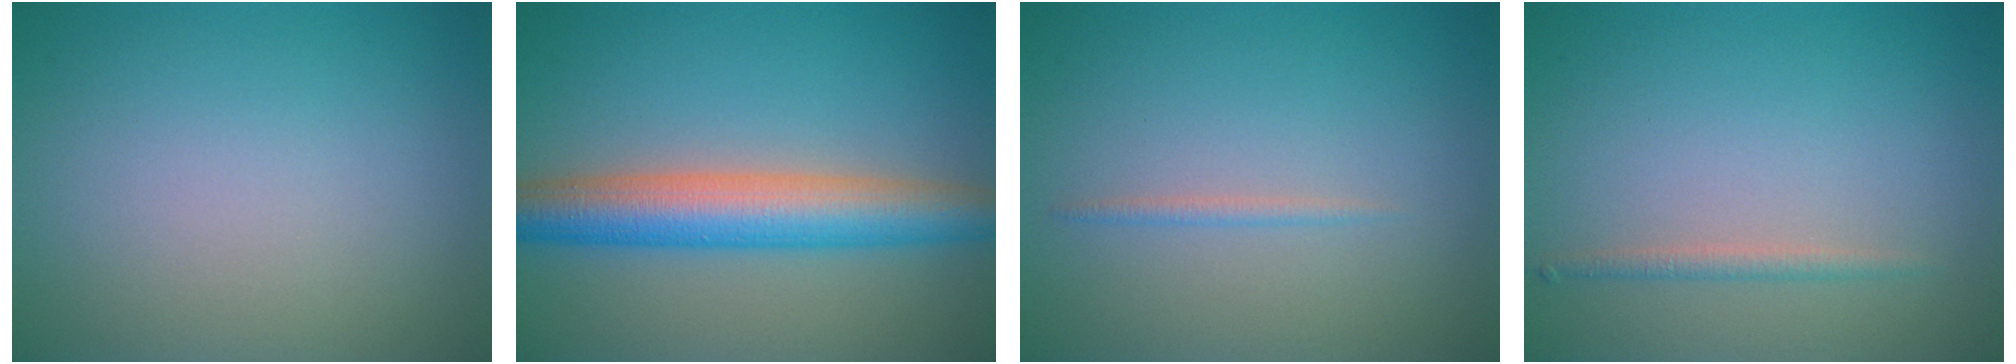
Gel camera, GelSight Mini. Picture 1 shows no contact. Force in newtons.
{"total": 6.9, "press": 6.8, "slide": 0.3}
{"total": 0.7, "press": 0.7, "slide": 0.1}
{"total": 1.1, "press": 1.1, "slide": 0.0}